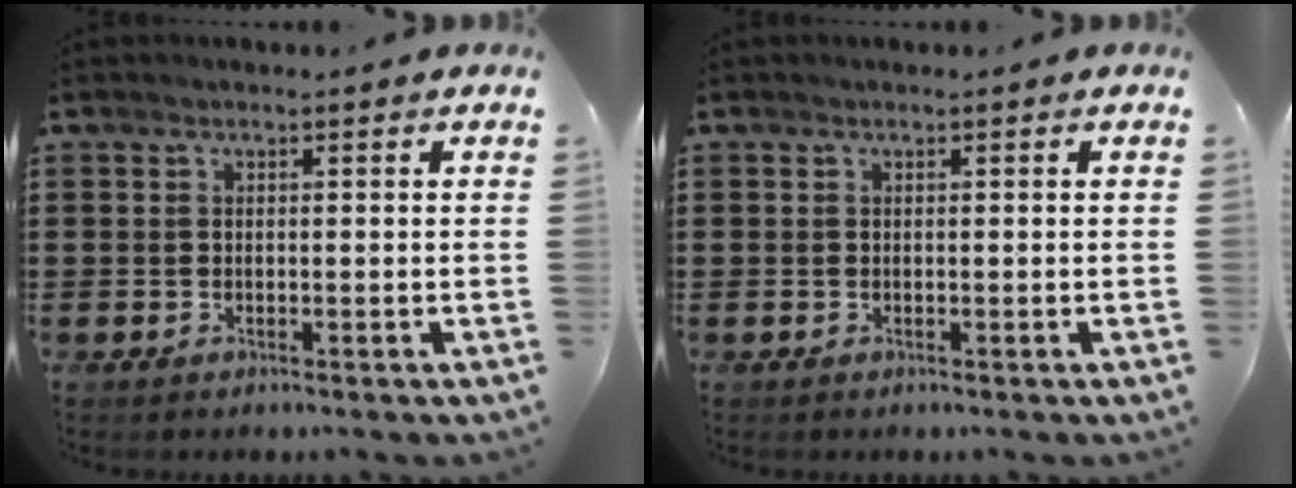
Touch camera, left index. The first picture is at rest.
{"total": 0.0}